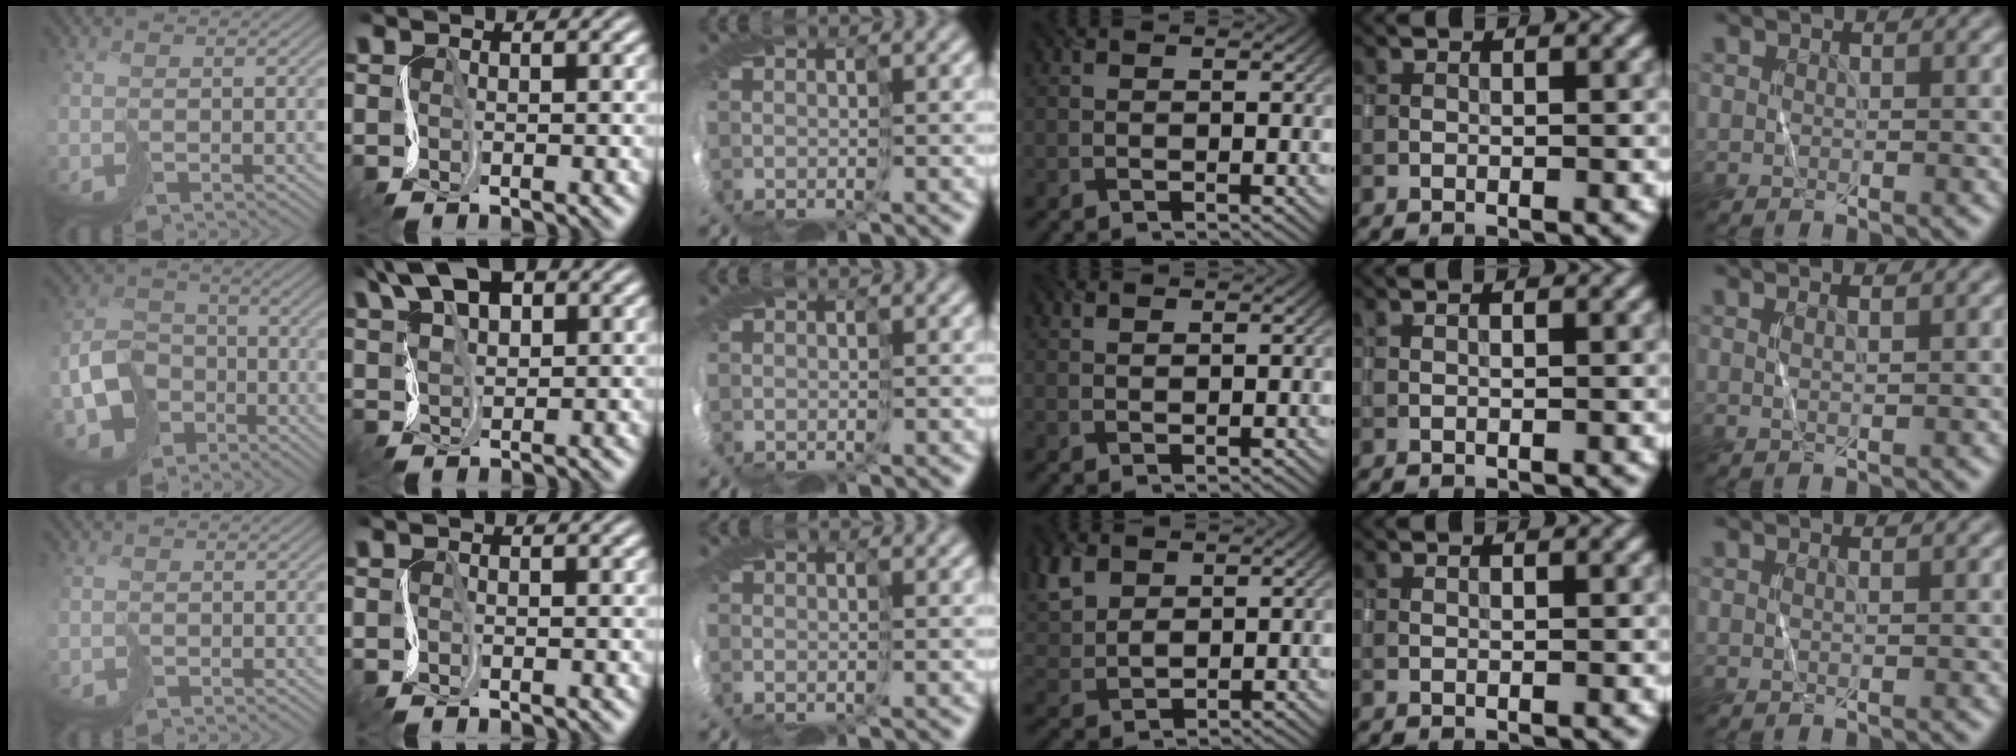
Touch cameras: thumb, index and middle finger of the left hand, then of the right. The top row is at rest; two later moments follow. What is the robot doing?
{"motion": "cut", "object": "wrapping paper"}